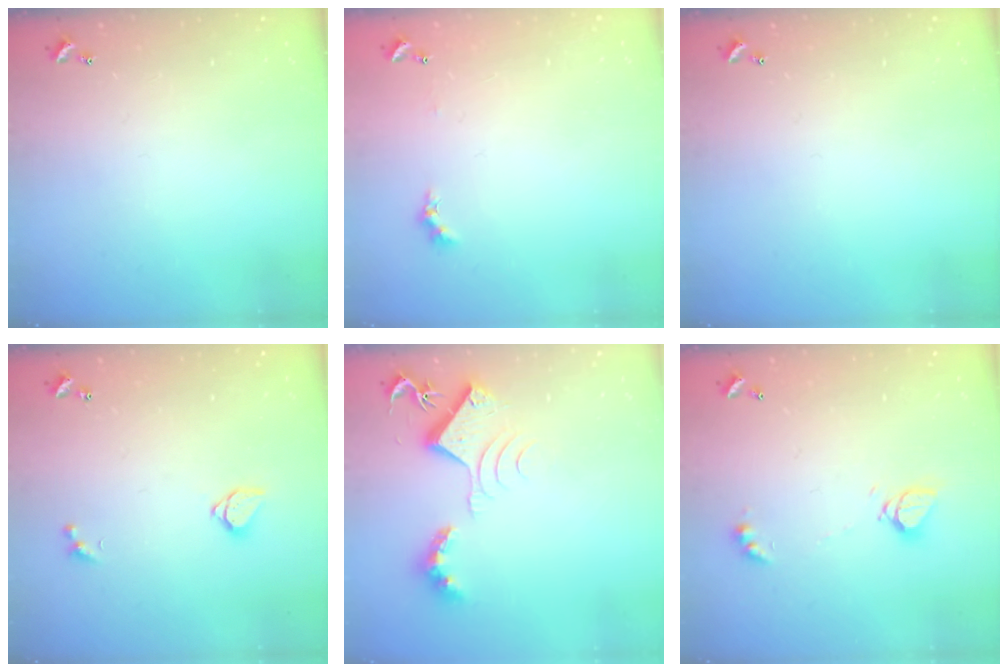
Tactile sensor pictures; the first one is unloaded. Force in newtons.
{"total": 0.6, "press": 0.4, "slide": 0.5}
{"total": 0.0}
{"total": 1.5, "press": 1.5, "slide": 0.3}
{"total": 10.4, "press": 10.3, "slide": 0.5}
{"total": 6.4, "press": 6.4, "slide": 0.6}